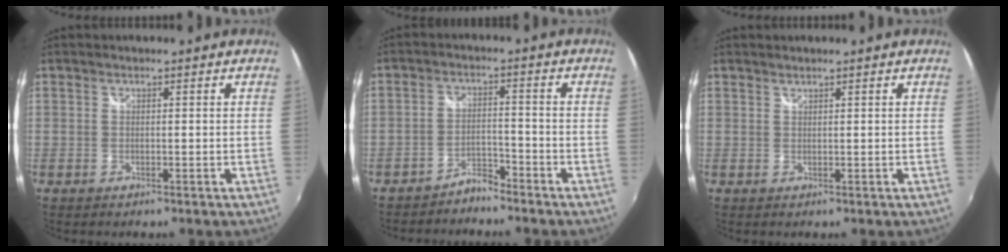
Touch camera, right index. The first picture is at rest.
{"total": 3.8, "force": [-3.6, 0.8, 0.7], "torque": [-0.020, 0.005, -0.064]}
{"total": 0.5, "force": [0.5, 0.0, 0.0], "torque": [0.001, 0.001, 0.011]}